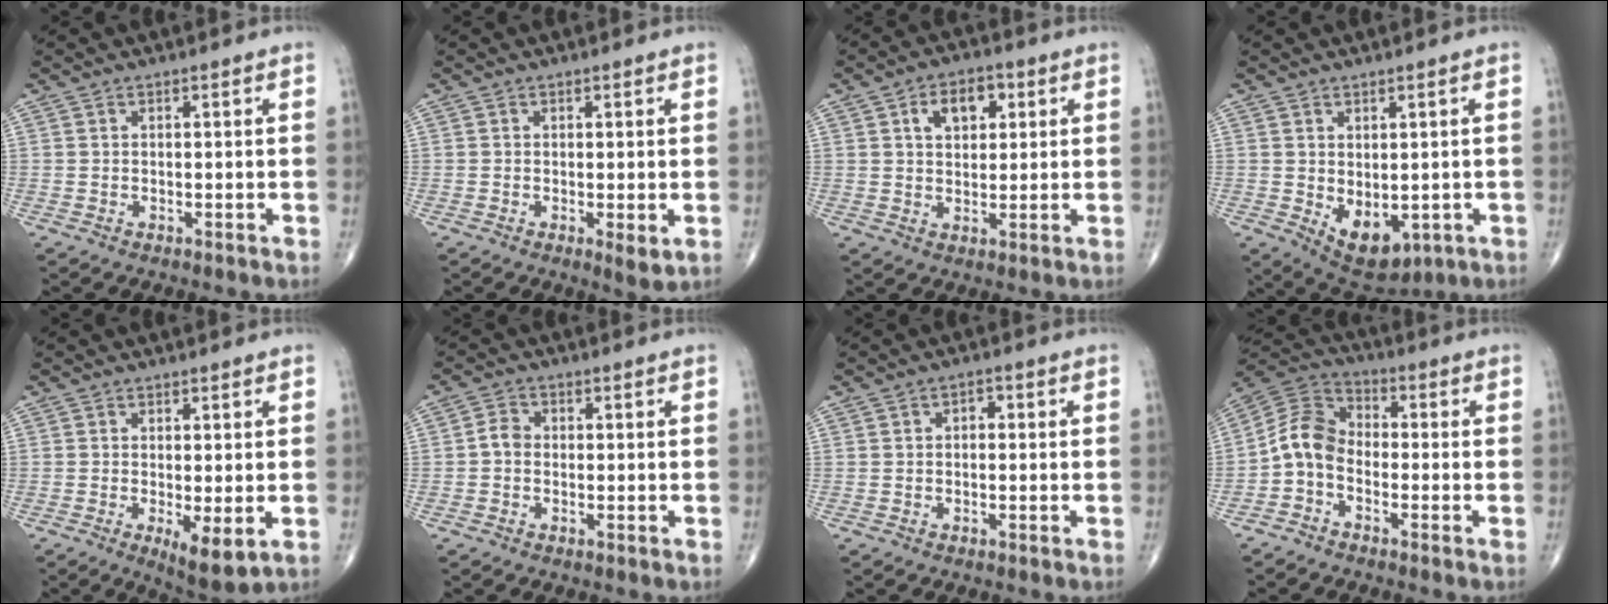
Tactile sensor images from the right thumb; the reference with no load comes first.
{"total": 2.6, "force": [-0.4, 0.7, 2.5], "torque": [-0.038, -0.010, -0.008]}
{"total": 7.3, "force": [2.6, 4.7, 5.0], "torque": [-0.052, 0.001, 0.037]}
{"total": 8.5, "force": [-1.7, 5.0, 6.6], "torque": [-0.080, -0.004, -0.002]}
{"total": 6.4, "force": [-1.6, 2.0, 5.8], "torque": [-0.092, -0.019, -0.020]}
{"total": 2.6, "force": [-0.5, 2.0, 1.5], "torque": [-0.020, 0.010, -0.018]}
{"total": 1.8, "force": [0.0, 1.2, 1.3], "torque": [-0.009, 0.008, -0.007]}
{"total": 7.7, "force": [-2.4, 5.3, 5.0], "torque": [-0.087, 0.043, -0.066]}